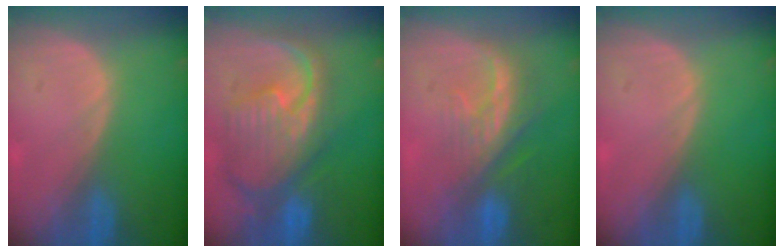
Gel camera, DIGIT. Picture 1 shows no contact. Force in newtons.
{"total": 12.2, "press": 10.5, "slide": 6.2}
{"total": 8.1, "press": 7.4, "slide": 3.3}
{"total": 0.0}